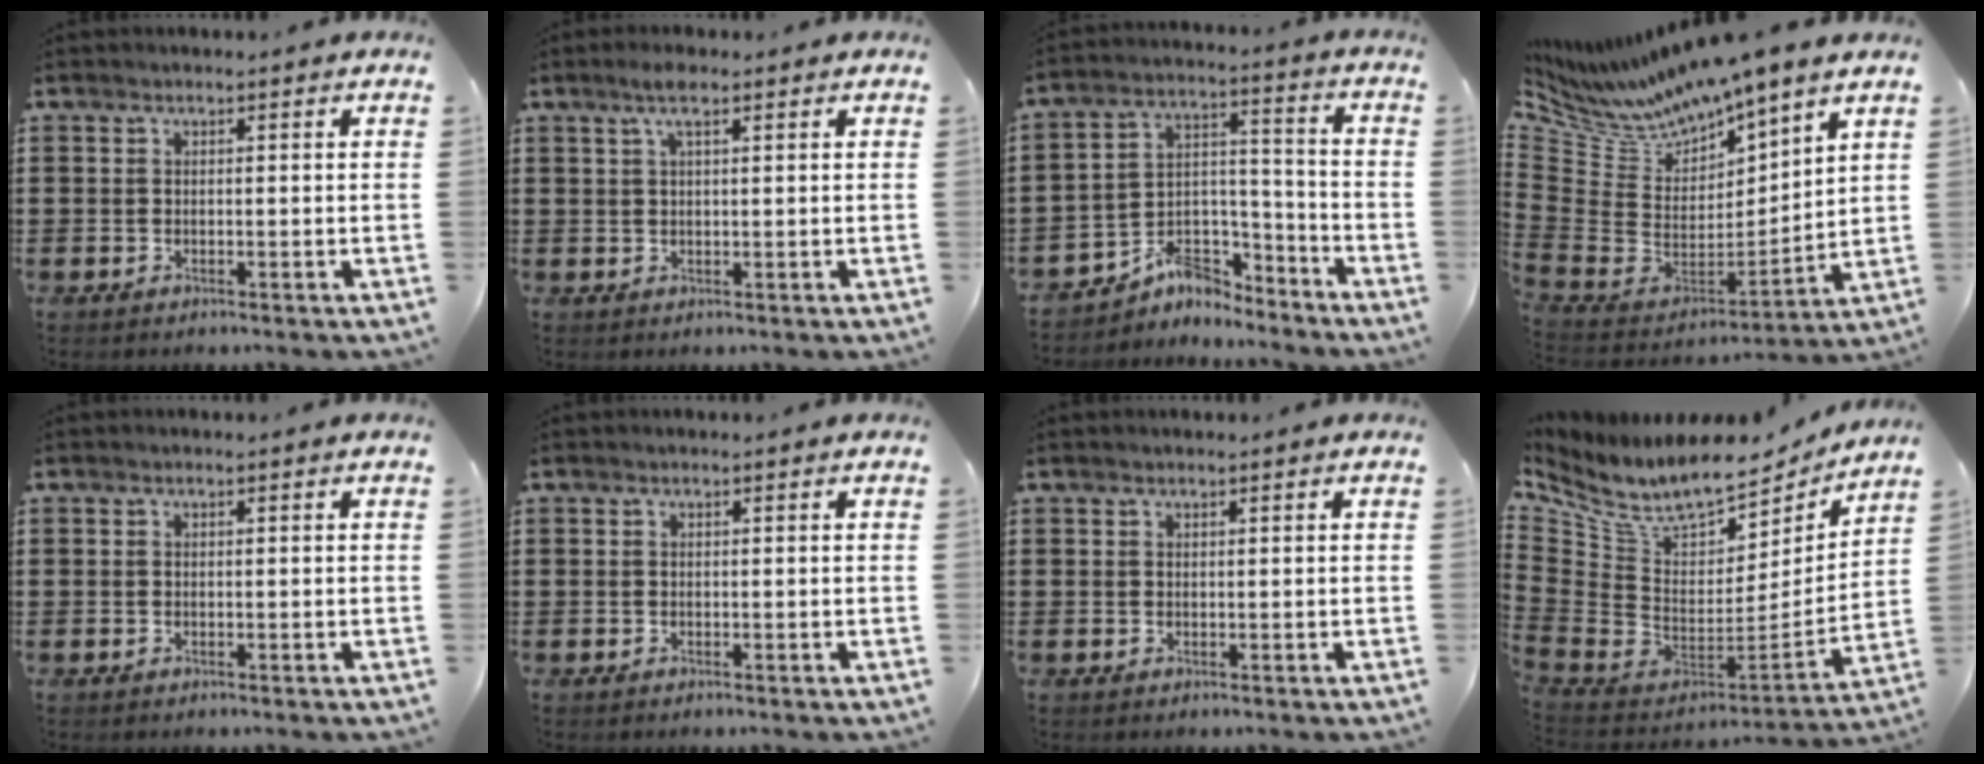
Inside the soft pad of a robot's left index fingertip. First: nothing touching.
{"total": 3.1, "force": [1.7, 0.7, 2.5], "torque": [-0.052, 0.006, 0.029]}
{"total": 7.2, "force": [-6.5, 2.8, 1.4], "torque": [-0.025, 0.023, -0.128]}
{"total": 7.8, "force": [7.6, 1.0, 1.5], "torque": [-0.077, -0.072, 0.130]}
{"total": 0.0}
{"total": 0.0}
{"total": 0.0}
{"total": 10.2, "force": [7.3, 4.2, 5.7], "torque": [-0.142, -0.058, 0.127]}